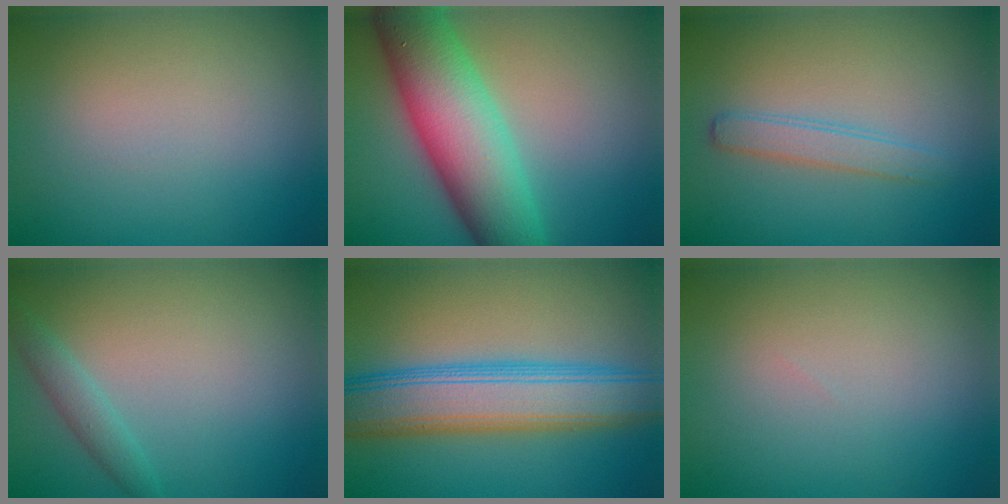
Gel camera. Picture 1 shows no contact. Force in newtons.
{"total": 10.6, "press": 10.5, "slide": 0.5}
{"total": 2.0, "press": 2.0, "slide": 0.0}
{"total": 1.8, "press": 1.8, "slide": 0.2}
{"total": 8.2, "press": 8.2, "slide": 0.1}
{"total": 0.0}